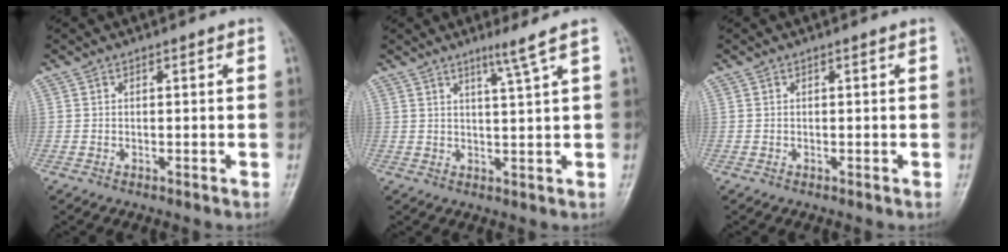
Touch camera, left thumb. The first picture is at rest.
{"total": 3.8, "force": [2.4, -1.2, 2.7], "torque": [-0.051, -0.020, 0.048]}
{"total": 0.0}